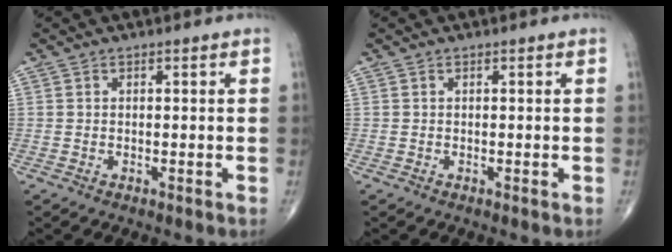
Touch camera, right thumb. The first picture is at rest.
{"total": 0.0}